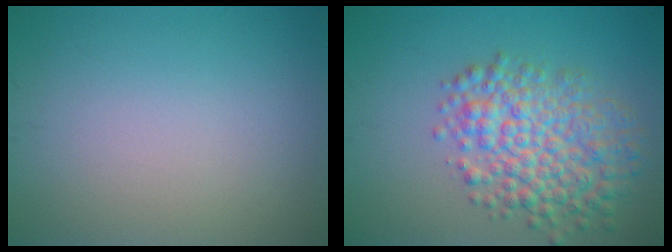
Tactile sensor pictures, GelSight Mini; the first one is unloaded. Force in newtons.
{"total": 6.7, "press": 6.7, "slide": 0.2}